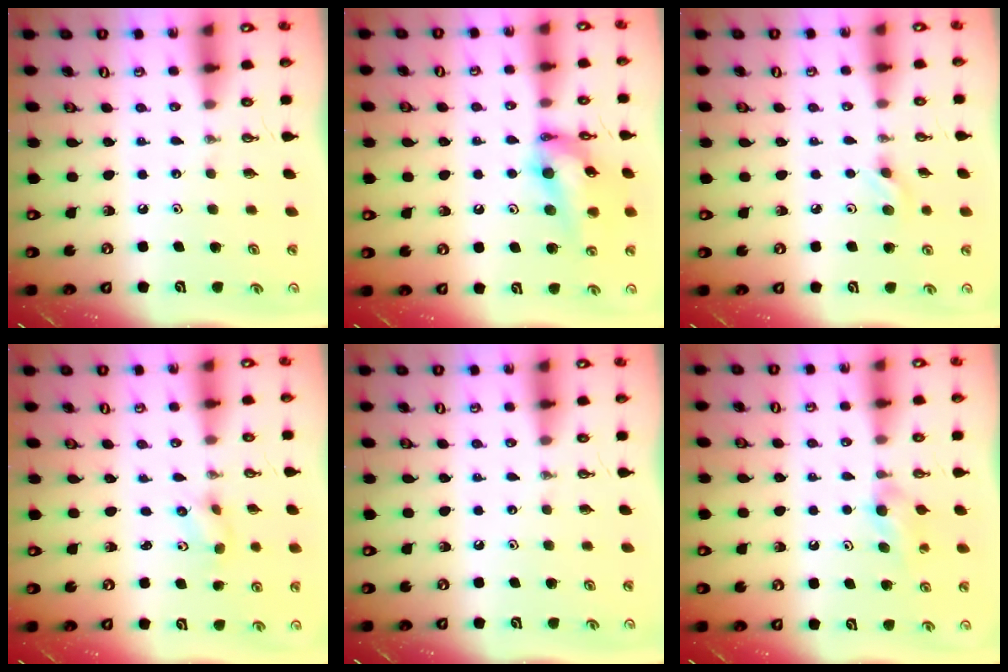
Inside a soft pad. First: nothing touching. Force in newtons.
{"total": 14.8, "press": 14.8, "slide": 1.3}
{"total": 5.6, "press": 5.3, "slide": 1.9}
{"total": 2.5, "press": 2.2, "slide": 1.2}
{"total": 0.0}
{"total": 4.6, "press": 4.6, "slide": 0.8}